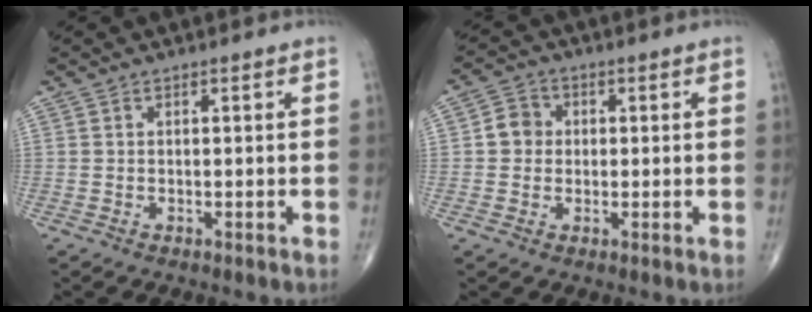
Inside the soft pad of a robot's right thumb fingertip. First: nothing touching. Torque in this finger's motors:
{"motor_torque": [0.07, 0.60, 0.27, -0.06, 0.02]}